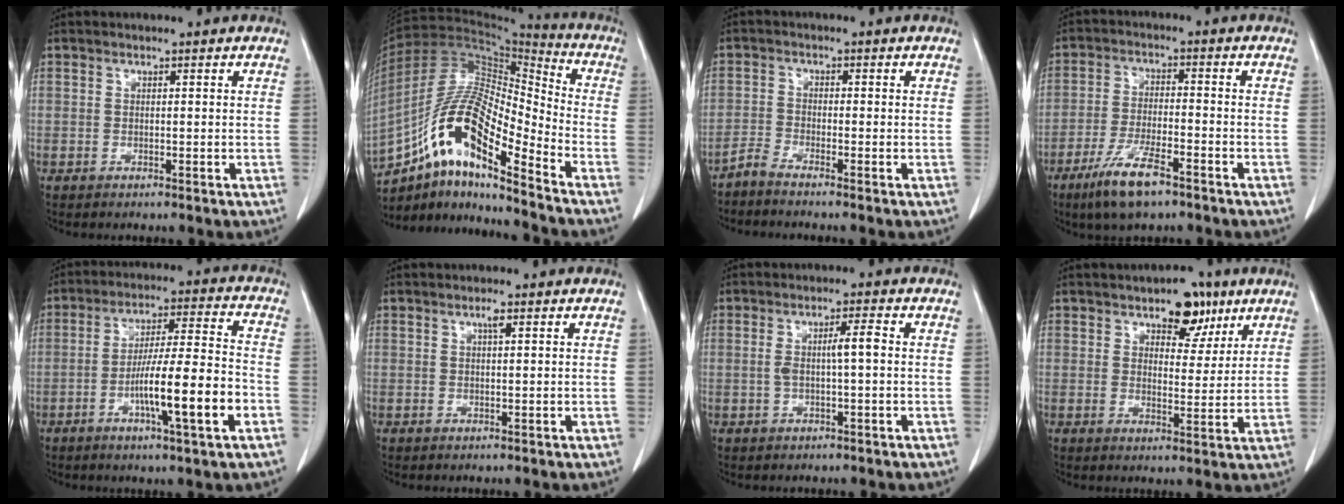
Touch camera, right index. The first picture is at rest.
{"total": 17.6, "force": [-10.4, 3.7, 13.7], "torque": [-0.268, 0.024, -0.182]}
{"total": 2.4, "force": [-2.1, 0.1, 1.1], "torque": [-0.029, 0.004, -0.045]}
{"total": 9.4, "force": [-6.1, 2.2, 6.8], "torque": [-0.136, -0.015, -0.107]}
{"total": 13.8, "force": [-4.7, 0.8, 13.0], "torque": [-0.219, 0.002, -0.076]}
{"total": 1.5, "force": [0.7, 0.4, 1.3], "torque": [-0.025, 0.003, 0.013]}
{"total": 4.2, "force": [0.1, 0.7, 4.1], "torque": [-0.079, 0.012, 0.005]}
{"total": 7.9, "force": [4.9, 4.1, 4.6], "torque": [-0.063, 0.008, 0.075]}